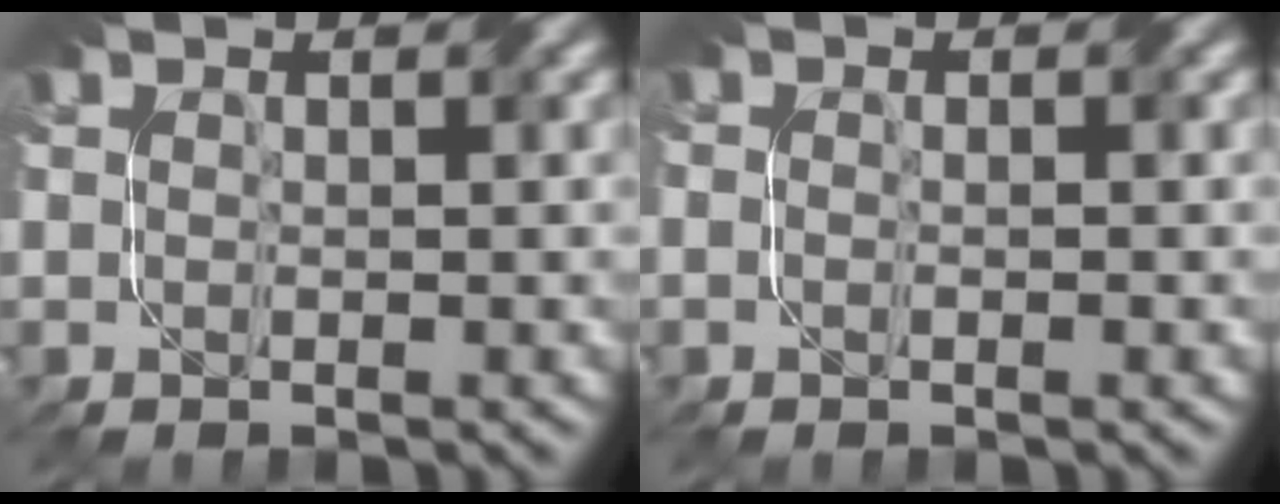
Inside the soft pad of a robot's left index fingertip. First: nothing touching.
{"total": 1.2, "force": [-0.2, 0.7, 0.9], "torque": [-0.011, -0.002, -0.009]}